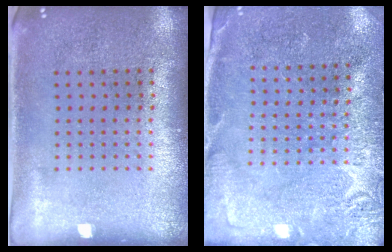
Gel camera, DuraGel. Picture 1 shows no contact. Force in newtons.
{"total": 2.8, "press": 2.7, "slide": 0.5}